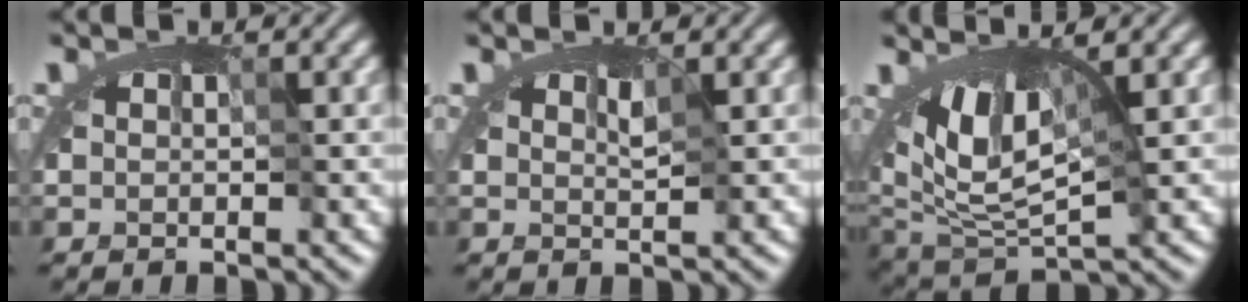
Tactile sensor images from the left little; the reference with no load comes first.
{"total": 0.7, "force": [0.7, 0.0, 0.0], "torque": [0.001, 0.001, 0.006]}
{"total": 5.7, "force": [1.4, 2.7, 4.8], "torque": [-0.080, -0.007, 0.028]}